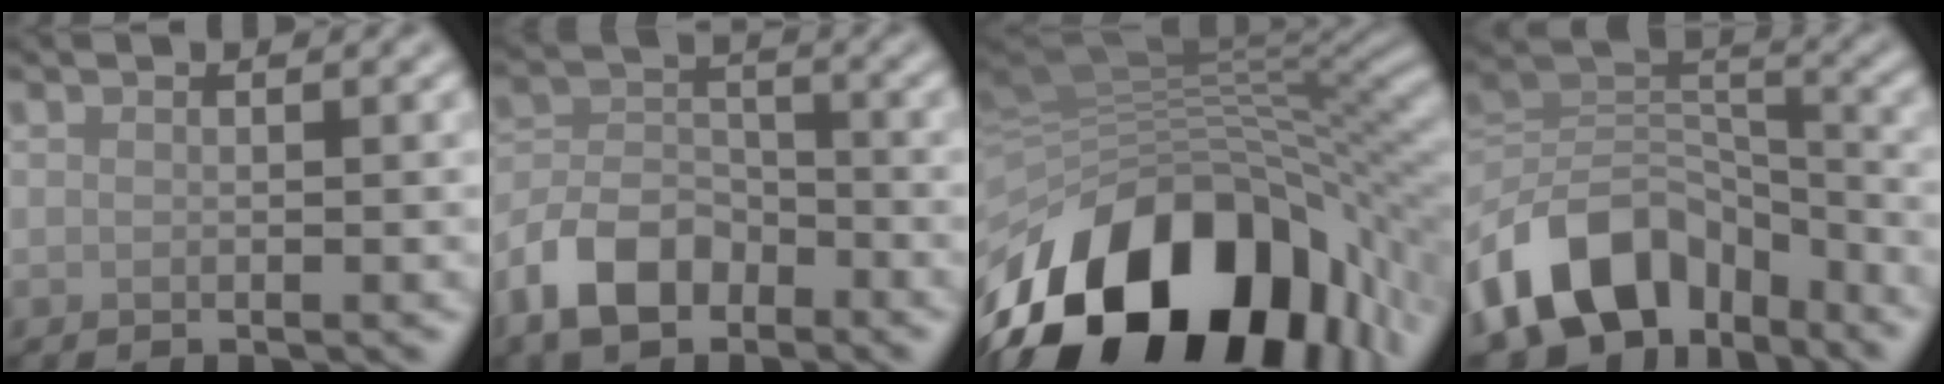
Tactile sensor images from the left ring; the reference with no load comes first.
{"total": 6.1, "force": [-3.9, 3.6, 3.0], "torque": [-0.058, 0.001, -0.086]}
{"total": 16.8, "force": [-7.1, 10.2, 11.3], "torque": [-0.194, -0.011, -0.109]}
{"total": 11.8, "force": [-6.7, 7.7, 6.0], "torque": [-0.108, 0.010, -0.132]}